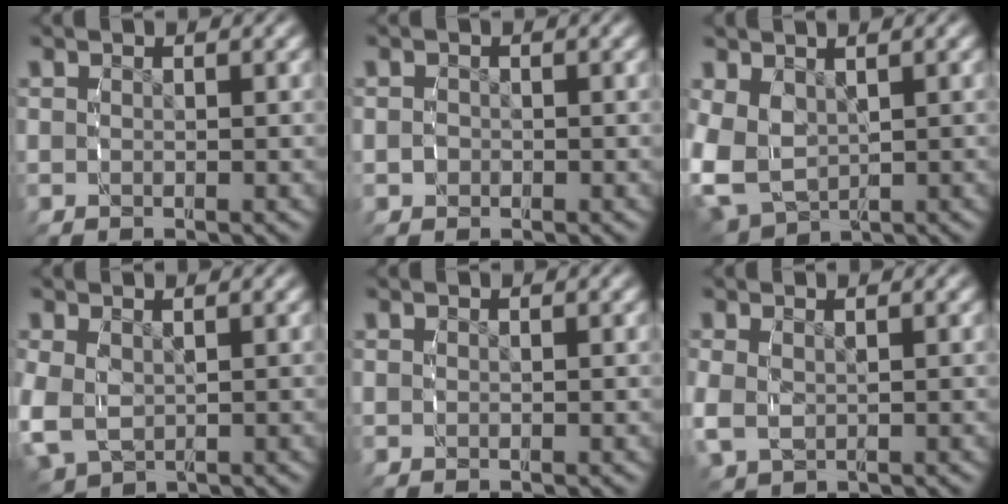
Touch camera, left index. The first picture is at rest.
{"total": 1.1, "force": [-0.4, 1.0, 0.2], "torque": [-0.014, -0.007, -0.006]}
{"total": 7.4, "force": [-0.4, 6.4, 3.6], "torque": [-0.129, -0.043, 0.008]}
{"total": 4.0, "force": [-0.3, 3.3, 2.2], "torque": [-0.078, -0.022, 0.010]}
{"total": 0.0}
{"total": 2.4, "force": [-0.2, 1.9, 1.5], "torque": [-0.051, -0.014, 0.009]}